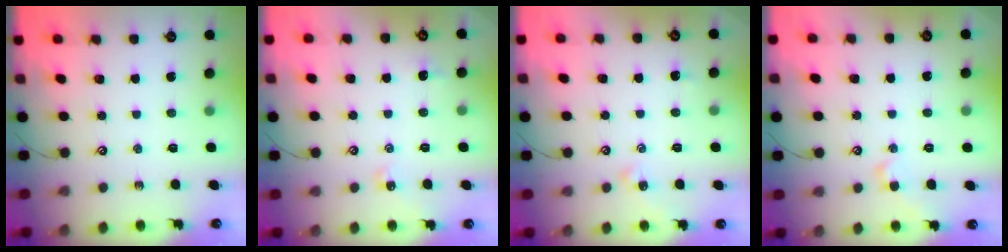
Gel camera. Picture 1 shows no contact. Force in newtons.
{"total": 2.1, "press": 2.0, "slide": 0.5}
{"total": 2.2, "press": 2.1, "slide": 0.5}
{"total": 1.3, "press": 1.0, "slide": 0.8}